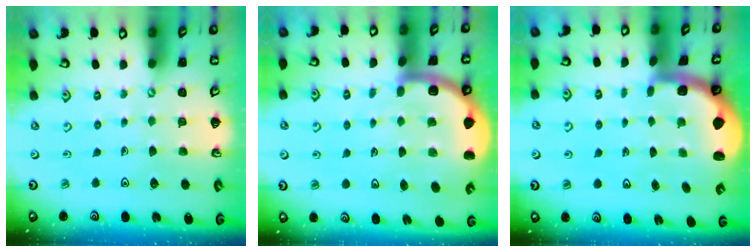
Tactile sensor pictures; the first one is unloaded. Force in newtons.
{"total": 7.8, "press": 7.6, "slide": 1.8}
{"total": 1.7, "press": 1.6, "slide": 0.4}